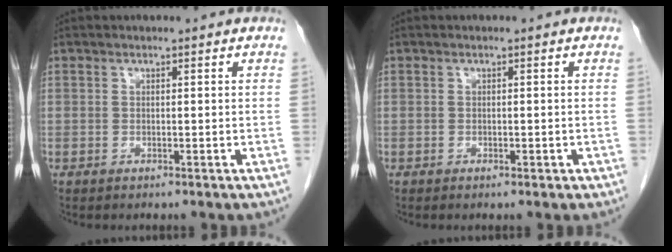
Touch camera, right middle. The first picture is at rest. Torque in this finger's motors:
{"motor_torque": [0.00, 0.10, -0.04, -0.01]}